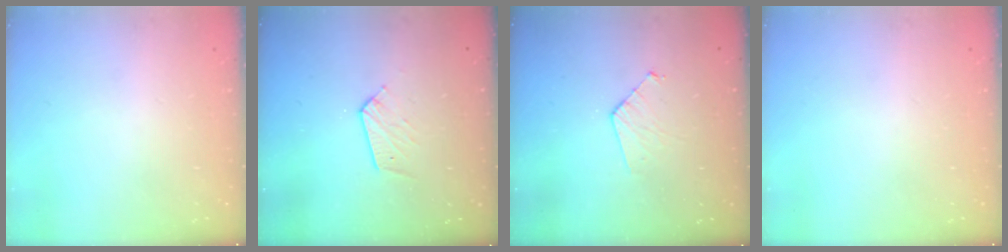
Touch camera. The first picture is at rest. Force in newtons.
{"total": 5.1, "press": 5.0, "slide": 0.5}
{"total": 5.8, "press": 5.8, "slide": 0.5}
{"total": 0.0}